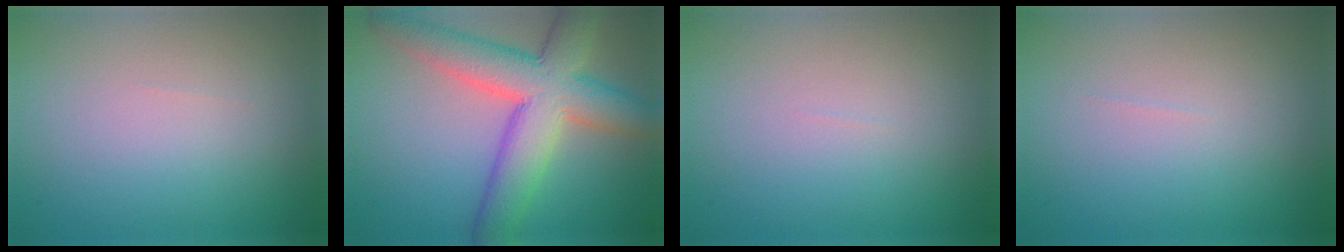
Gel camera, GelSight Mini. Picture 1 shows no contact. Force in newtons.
{"total": 9.5, "press": 9.5, "slide": 0.5}
{"total": 0.0}
{"total": 0.0}